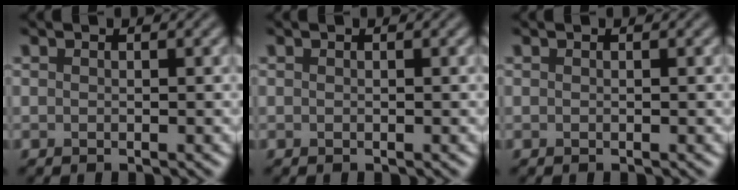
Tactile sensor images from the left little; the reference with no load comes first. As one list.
[{"total": 0.0}, {"total": 0.0}]